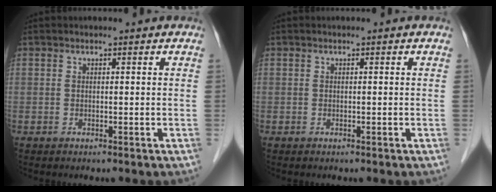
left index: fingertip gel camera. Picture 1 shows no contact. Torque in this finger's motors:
{"motor_torque": [0.00, 0.00, 0.00, 0.00]}